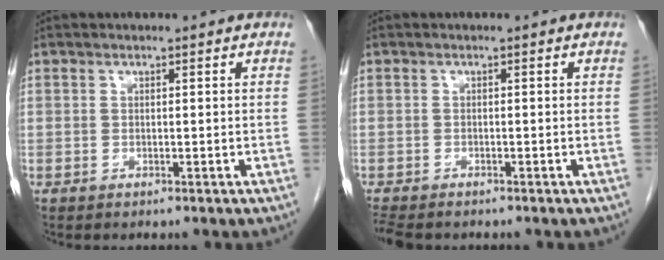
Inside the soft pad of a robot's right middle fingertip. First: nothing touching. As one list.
[{"total": 4.3, "force": [-3.7, 1.3, 1.8], "torque": [-0.031, -0.010, -0.061]}]